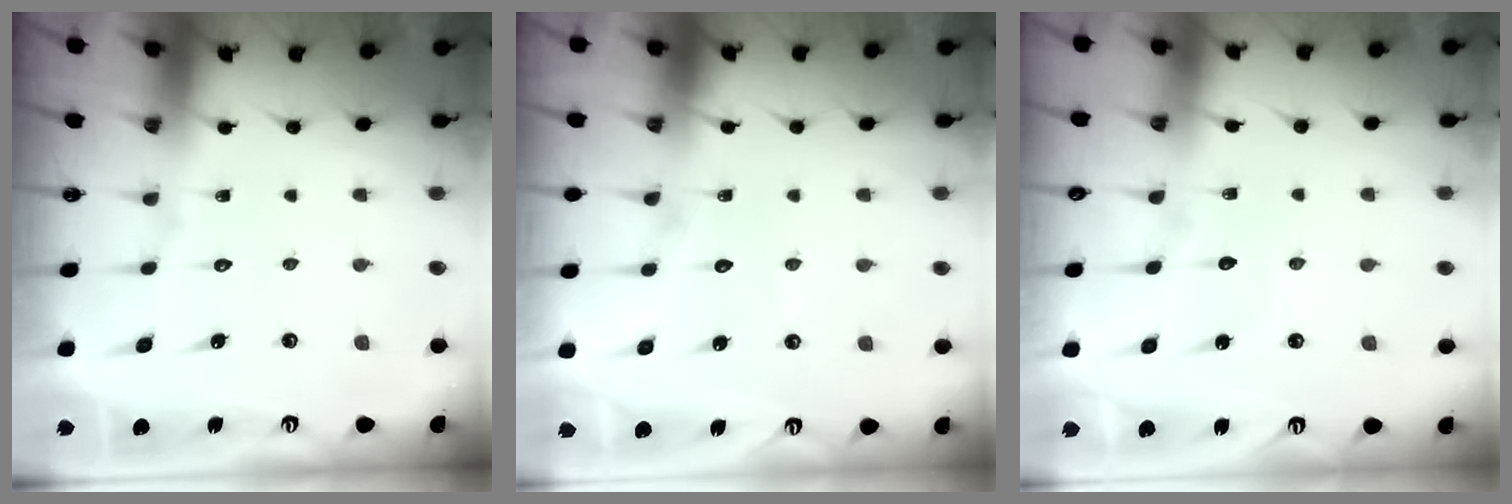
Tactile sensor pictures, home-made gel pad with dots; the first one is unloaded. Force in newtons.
{"total": 2.7, "press": 2.7, "slide": 0.3}
{"total": 3.5, "press": 3.5, "slide": 0.3}